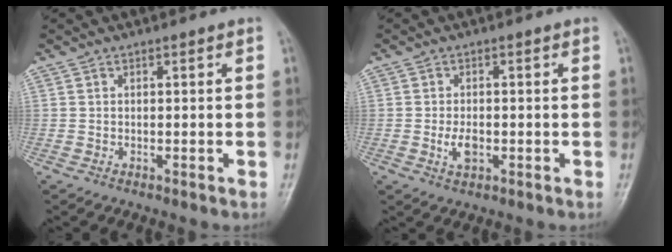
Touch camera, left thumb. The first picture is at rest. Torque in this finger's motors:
{"motor_torque": [0.43, 0.69, 0.62, 0.05, 0.01]}